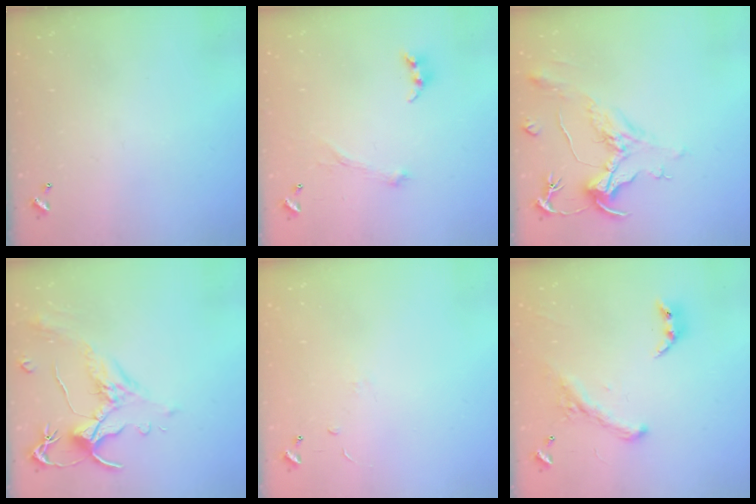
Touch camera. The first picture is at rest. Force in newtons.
{"total": 2.1, "press": 2.0, "slide": 0.7}
{"total": 2.2, "press": 1.7, "slide": 1.3}
{"total": 1.5, "press": 1.0, "slide": 1.1}
{"total": 6.5, "press": 6.5, "slide": 0.6}
{"total": 2.6, "press": 2.3, "slide": 1.3}